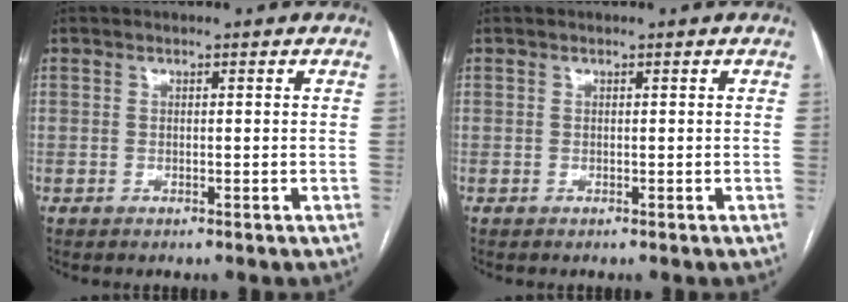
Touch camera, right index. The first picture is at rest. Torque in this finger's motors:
{"motor_torque": [0.00, 0.00, 0.00, 0.00]}